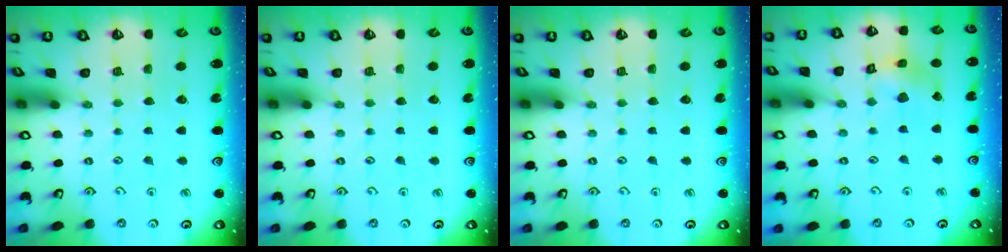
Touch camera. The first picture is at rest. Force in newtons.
{"total": 0.0}
{"total": 0.0}
{"total": 7.7, "press": 7.7, "slide": 0.8}